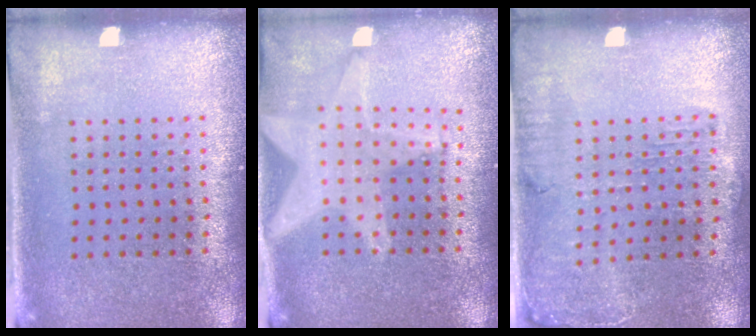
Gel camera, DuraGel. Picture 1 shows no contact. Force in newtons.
{"total": 2.1, "press": 1.7, "slide": 1.2}
{"total": 1.4, "press": 1.4, "slide": 0.4}